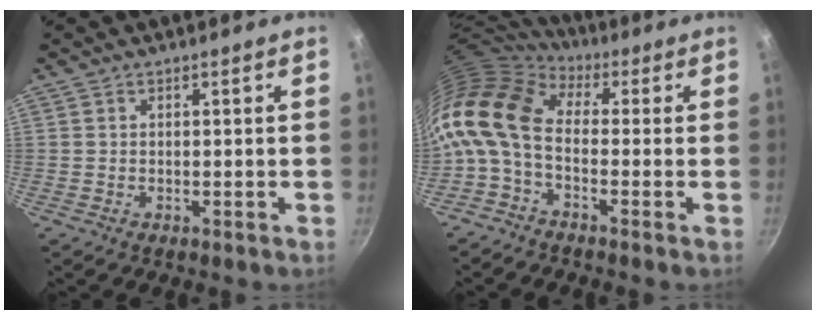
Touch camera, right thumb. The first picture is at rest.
{"total": 14.7, "force": [-0.4, 9.4, 11.2], "torque": [-0.225, 0.023, -0.029]}